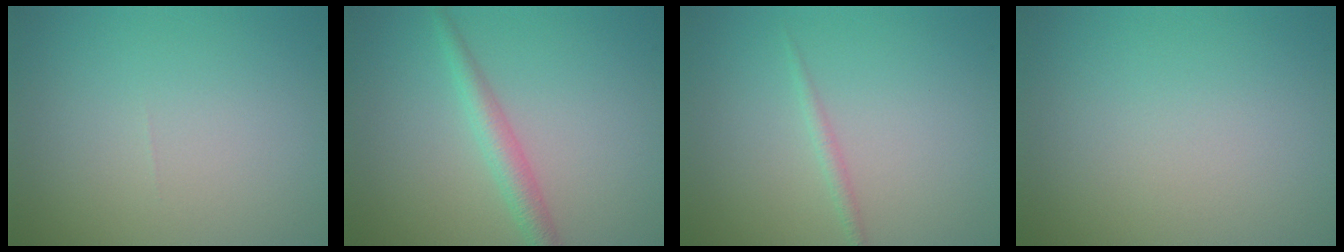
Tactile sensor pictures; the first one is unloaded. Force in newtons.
{"total": 2.3, "press": 2.3, "slide": 0.0}
{"total": 0.9, "press": 0.9, "slide": 0.1}
{"total": 0.0}